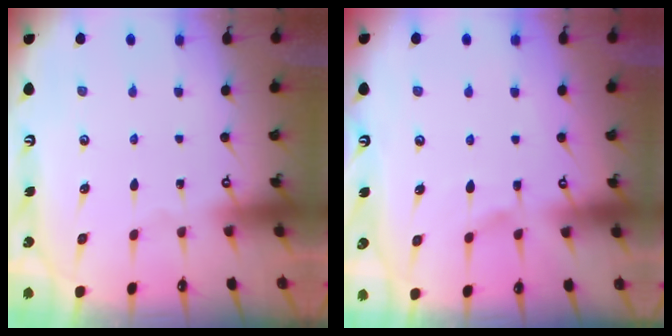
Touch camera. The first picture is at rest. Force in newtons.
{"total": 4.8, "press": 4.7, "slide": 0.5}